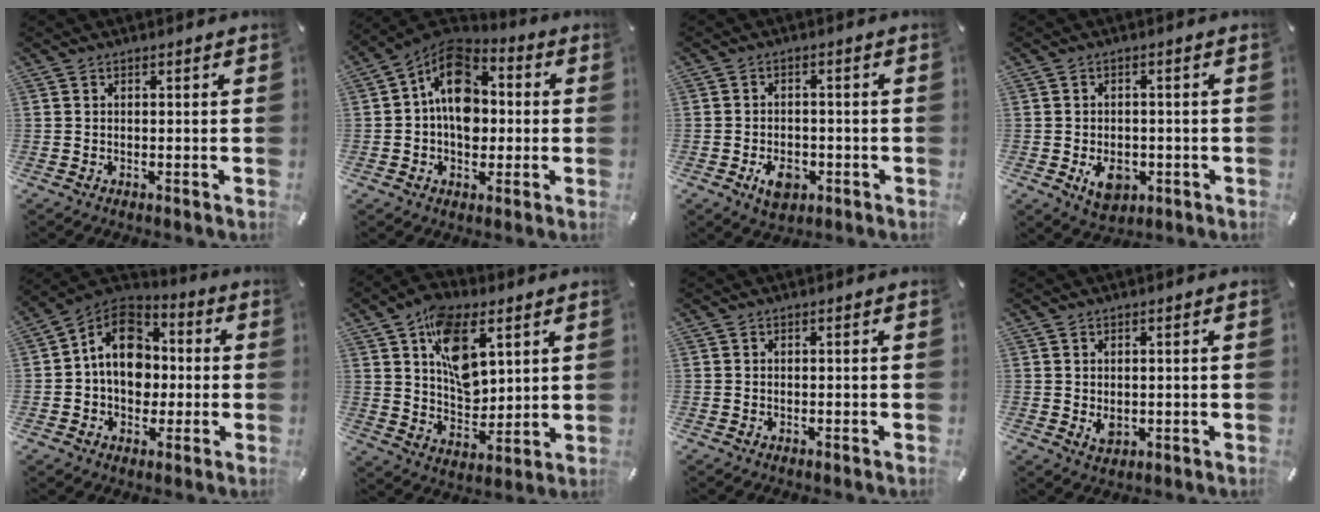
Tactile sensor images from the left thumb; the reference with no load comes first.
{"total": 14.3, "force": [0.7, 10.6, 9.5], "torque": [-0.164, 0.005, 0.011]}
{"total": 5.8, "force": [-2.2, 3.9, 3.6], "torque": [-0.068, 0.003, -0.042]}
{"total": 6.8, "force": [-1.8, 4.9, 4.2], "torque": [-0.063, -0.002, -0.033]}
{"total": 13.7, "force": [0.3, 11.1, 8.1], "torque": [-0.143, 0.009, 0.005]}
{"total": 14.6, "force": [6.3, 9.4, 9.3], "torque": [-0.148, -0.012, 0.117]}
{"total": 0.0}
{"total": 2.5, "force": [0.2, 1.9, 1.7], "torque": [-0.031, -0.002, 0.001]}